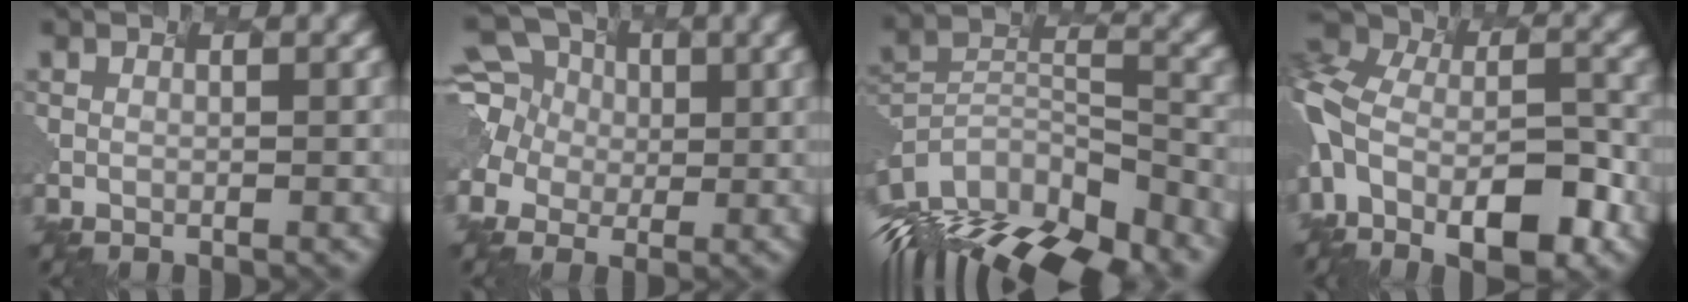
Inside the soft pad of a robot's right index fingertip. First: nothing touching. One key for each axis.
{"total": 6.5, "fx": 0.6, "fy": 6.1, "fz": 2.3, "tx": -0.099, "ty": 0.021, "tz": -0.013}
{"total": 15.0, "fx": -11.8, "fy": 6.4, "fz": 6.7, "tx": -0.177, "ty": -0.010, "tz": -0.156}
{"total": 11.9, "fx": -6.2, "fy": 6.9, "fz": 7.5, "tx": -0.187, "ty": -0.011, "tz": -0.076}